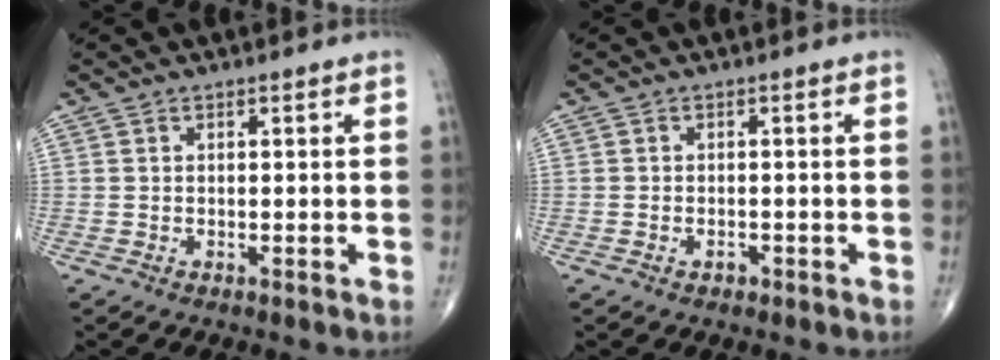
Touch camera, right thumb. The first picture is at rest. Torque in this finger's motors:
{"motor_torque": [-0.09, 0.16, -0.22, -0.22, 0.00]}